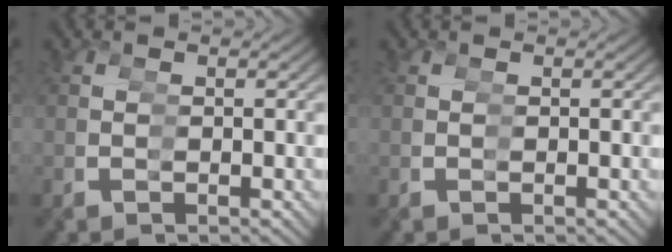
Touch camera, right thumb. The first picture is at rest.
{"total": 0.0}